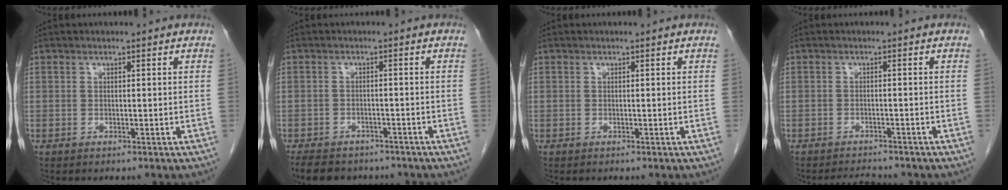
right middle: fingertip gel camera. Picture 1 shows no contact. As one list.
[{"total": 10.4, "force": [-8.5, 4.7, 3.8], "torque": [-0.074, -0.004, -0.112]}, {"total": 0.0}, {"total": 3.1, "force": [-3.0, 0.5, 0.4], "torque": [-0.010, -0.010, -0.047]}]